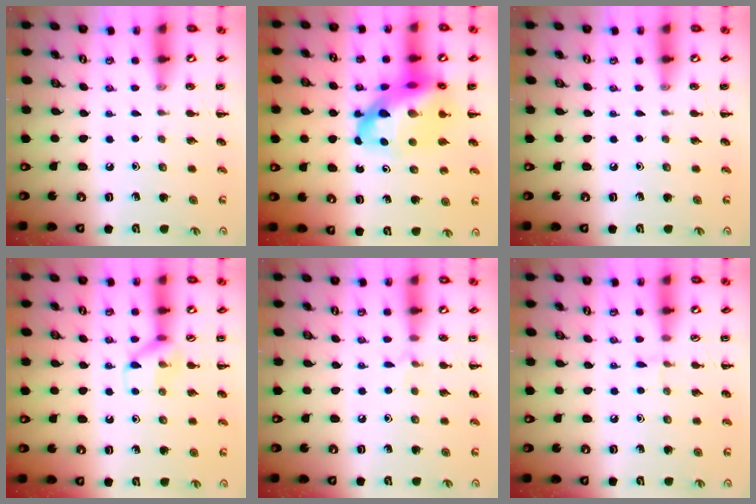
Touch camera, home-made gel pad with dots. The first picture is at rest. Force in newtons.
{"total": 17.9, "press": 17.4, "slide": 4.2}
{"total": 0.0}
{"total": 8.6, "press": 8.6, "slide": 0.6}
{"total": 5.1, "press": 4.8, "slide": 1.7}
{"total": 3.3, "press": 3.1, "slide": 1.2}